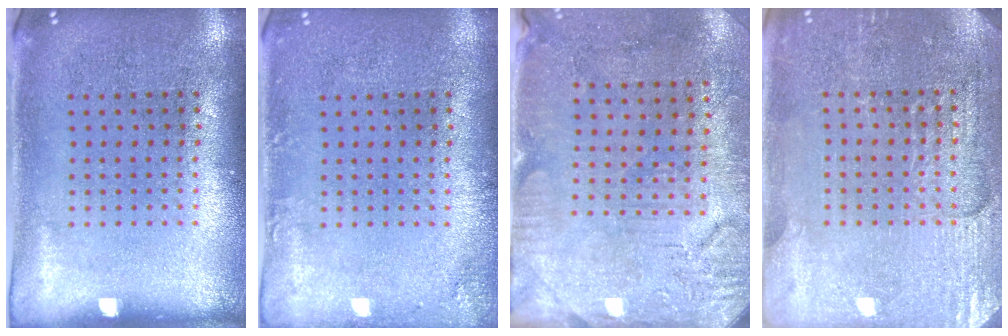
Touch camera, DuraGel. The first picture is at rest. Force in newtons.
{"total": 1.3, "press": 1.3, "slide": 0.0}
{"total": 3.1, "press": 2.6, "slide": 1.7}
{"total": 3.2, "press": 3.1, "slide": 0.6}